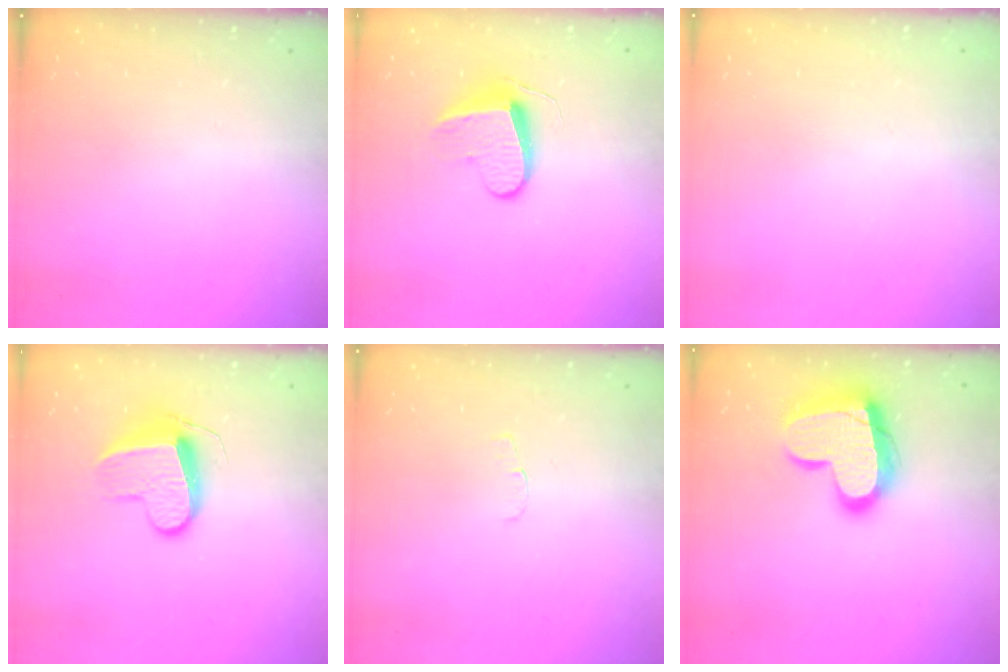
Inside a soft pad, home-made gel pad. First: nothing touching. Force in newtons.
{"total": 8.7, "press": 8.7, "slide": 0.5}
{"total": 0.0}
{"total": 9.9, "press": 9.9, "slide": 0.2}
{"total": 4.1, "press": 4.1, "slide": 0.4}
{"total": 17.2, "press": 17.2, "slide": 1.3}